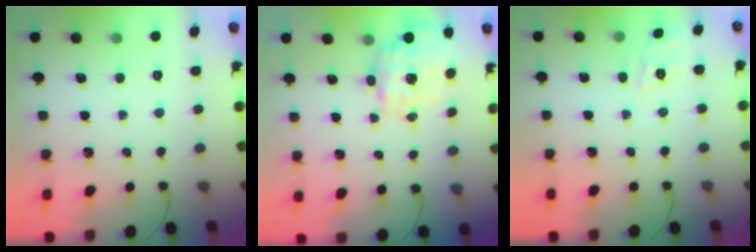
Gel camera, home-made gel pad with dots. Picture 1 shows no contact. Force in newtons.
{"total": 8.5, "press": 8.3, "slide": 1.9}
{"total": 3.4, "press": 3.1, "slide": 1.4}